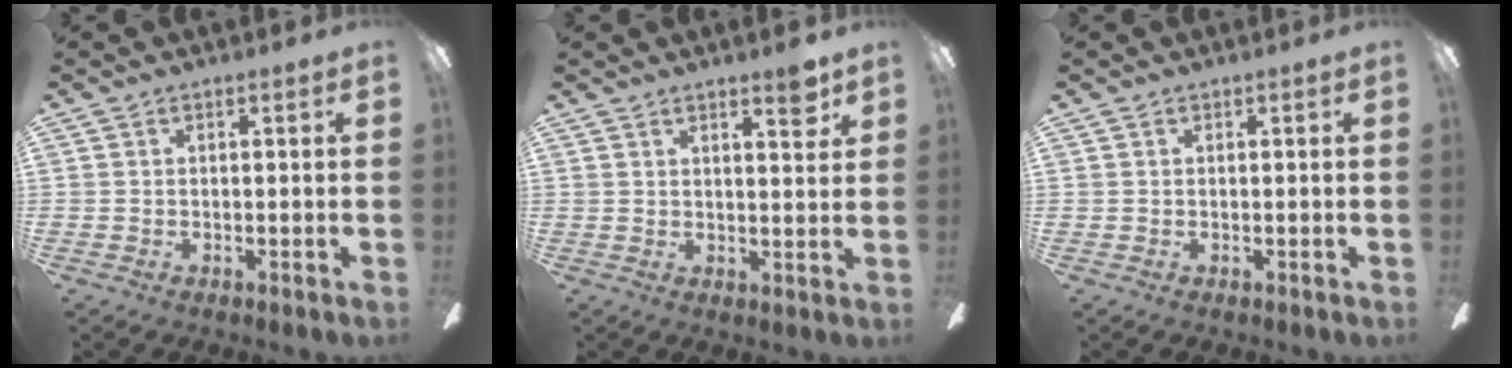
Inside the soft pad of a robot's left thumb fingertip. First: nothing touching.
{"total": 4.3, "force": [3.1, 0.6, 2.9], "torque": [-0.032, -0.020, 0.045]}
{"total": 0.0}